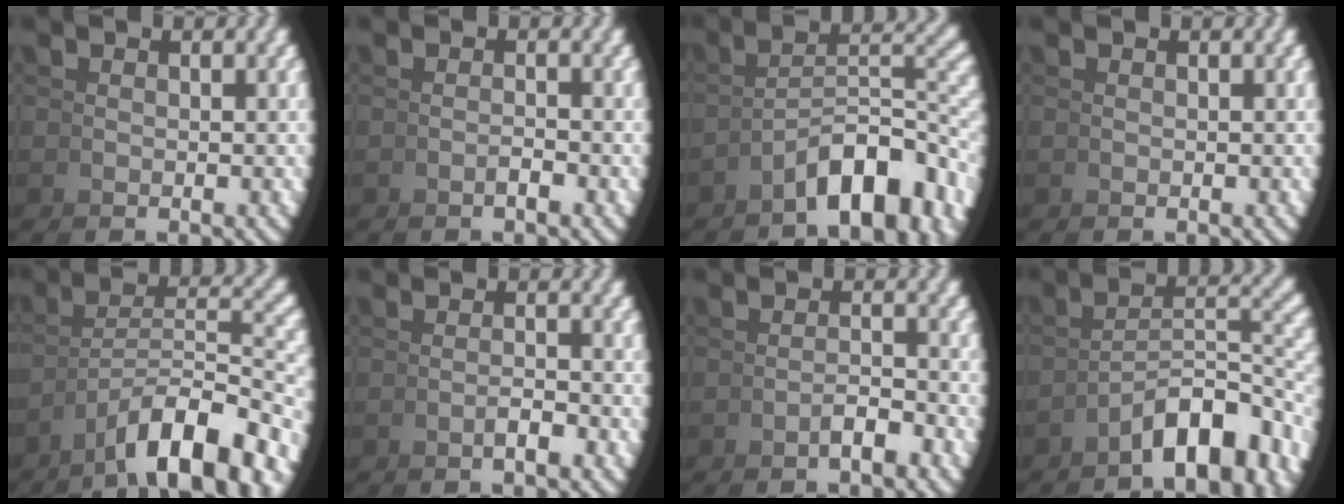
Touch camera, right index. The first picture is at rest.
{"total": 0.9, "force": [-0.8, -0.4, 0.3], "torque": [0.000, 0.008, -0.016]}
{"total": 8.5, "force": [-3.4, 3.8, 6.8], "torque": [-0.089, -0.020, -0.047]}
{"total": 0.0}
{"total": 8.5, "force": [-2.7, 4.1, 6.9], "torque": [-0.098, -0.023, -0.023]}
{"total": 1.2, "force": [-0.9, -0.4, 0.7], "torque": [-0.003, 0.011, -0.020]}
{"total": 1.6, "force": [-1.2, -0.4, 1.0], "torque": [-0.005, 0.010, -0.026]}
{"total": 7.5, "force": [-3.3, 3.0, 6.0], "torque": [-0.074, -0.012, -0.049]}